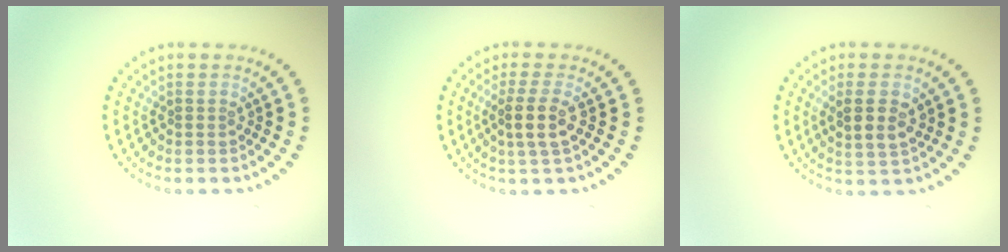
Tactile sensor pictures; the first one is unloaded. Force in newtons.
{"total": 2.6, "press": 2.2, "slide": 1.4}
{"total": 2.8, "press": 2.7, "slide": 0.8}